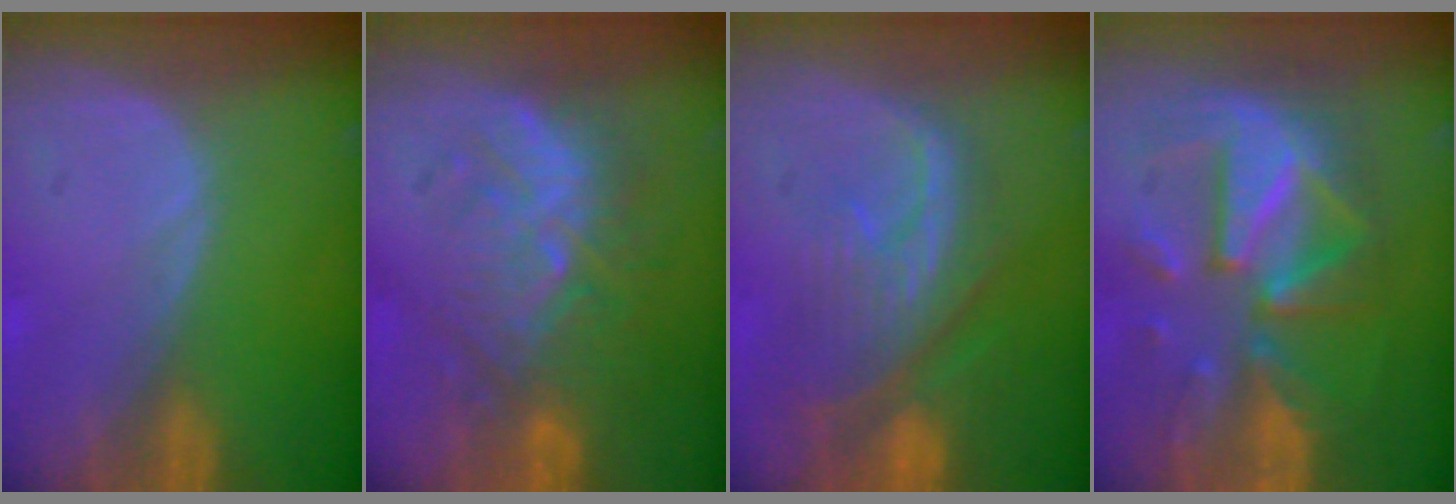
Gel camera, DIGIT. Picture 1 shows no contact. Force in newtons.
{"total": 9.5, "press": 9.1, "slide": 2.7}
{"total": 10.2, "press": 8.9, "slide": 5.0}
{"total": 12.1, "press": 12.0, "slide": 1.3}